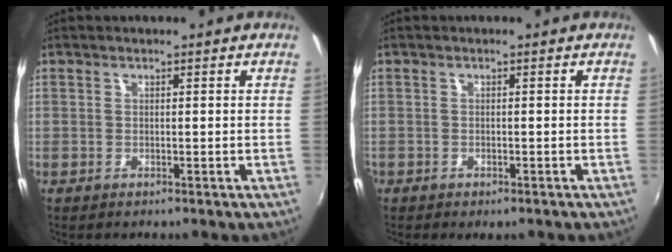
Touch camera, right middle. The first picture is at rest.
{"total": 1.6, "force": [-1.1, 1.1, 0.5], "torque": [-0.014, -0.005, -0.018]}